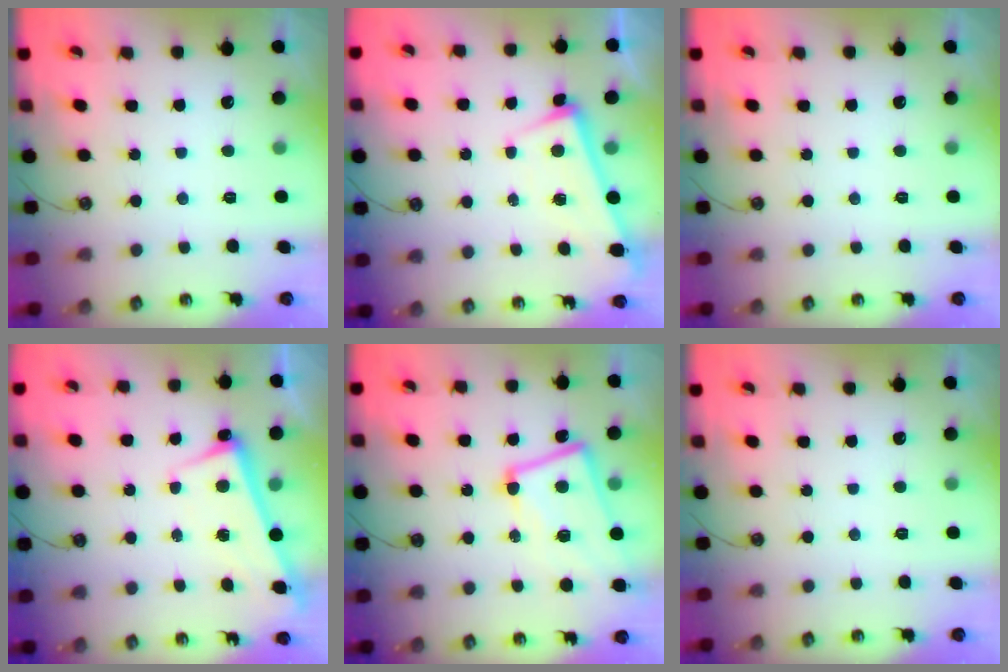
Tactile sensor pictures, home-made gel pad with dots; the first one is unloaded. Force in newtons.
{"total": 0.8, "press": 0.7, "slide": 0.5}
{"total": 0.0}
{"total": 2.5, "press": 2.5, "slide": 0.7}
{"total": 9.5, "press": 9.3, "slide": 2.1}
{"total": 0.0}